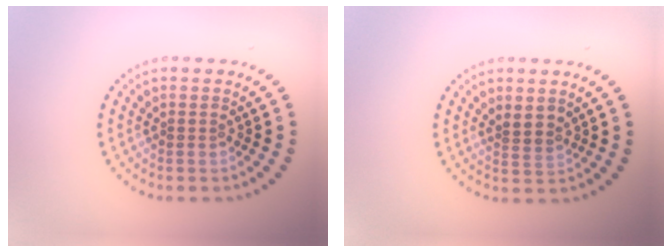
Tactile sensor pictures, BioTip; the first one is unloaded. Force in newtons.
{"total": 1.5, "press": 1.3, "slide": 0.7}